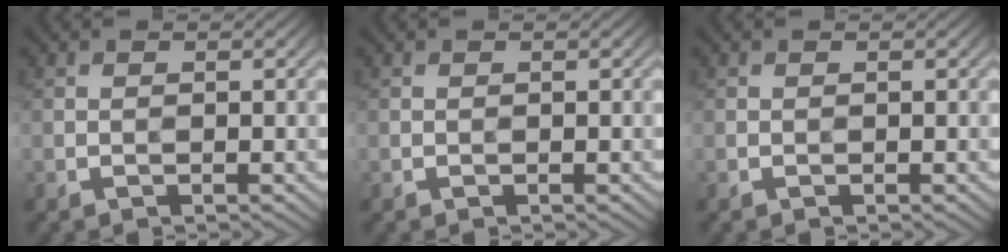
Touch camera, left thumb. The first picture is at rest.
{"total": 0.0}
{"total": 0.0}